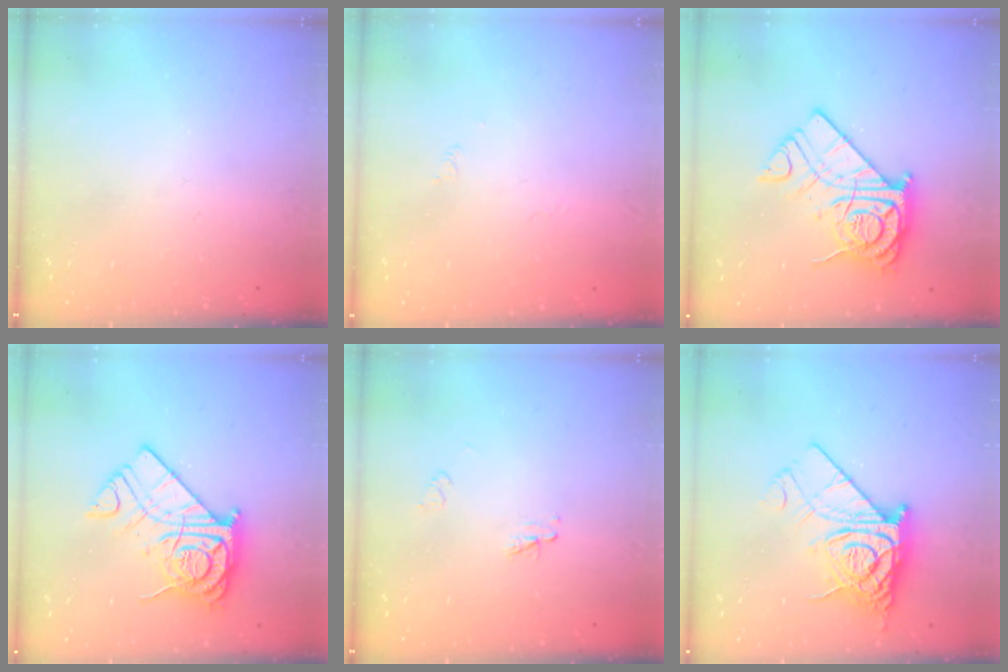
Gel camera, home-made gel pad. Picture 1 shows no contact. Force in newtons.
{"total": 1.7, "press": 1.6, "slide": 0.4}
{"total": 15.8, "press": 15.8, "slide": 1.4}
{"total": 15.8, "press": 15.8, "slide": 1.4}
{"total": 2.3, "press": 2.2, "slide": 0.2}
{"total": 12.9, "press": 12.8, "slide": 1.5}